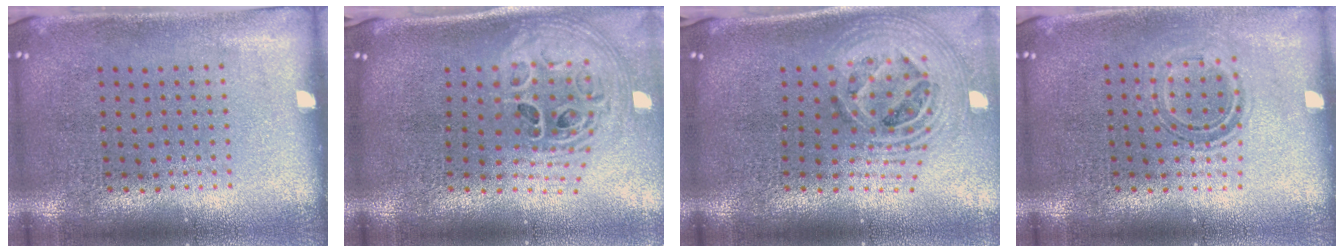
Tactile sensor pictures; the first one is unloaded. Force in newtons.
{"total": 2.4, "press": 1.7, "slide": 1.7}
{"total": 2.8, "press": 1.8, "slide": 2.1}
{"total": 1.1, "press": 0.9, "slide": 0.7}